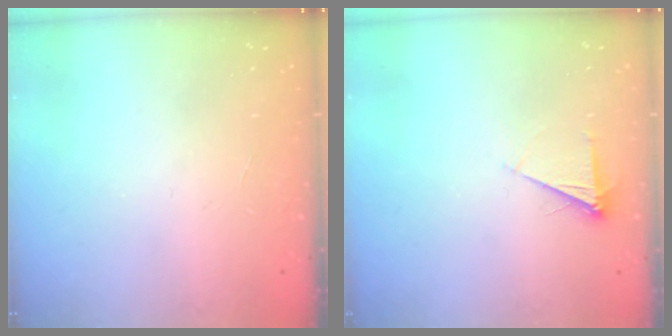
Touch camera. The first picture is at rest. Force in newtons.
{"total": 5.4, "press": 5.4, "slide": 0.7}